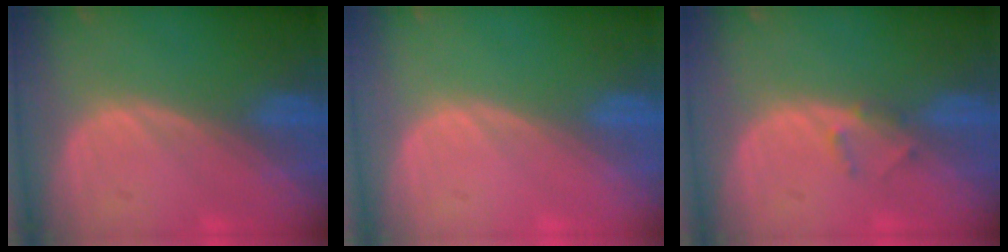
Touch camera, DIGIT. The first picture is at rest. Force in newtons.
{"total": 0.0}
{"total": 1.3, "press": 1.1, "slide": 0.8}